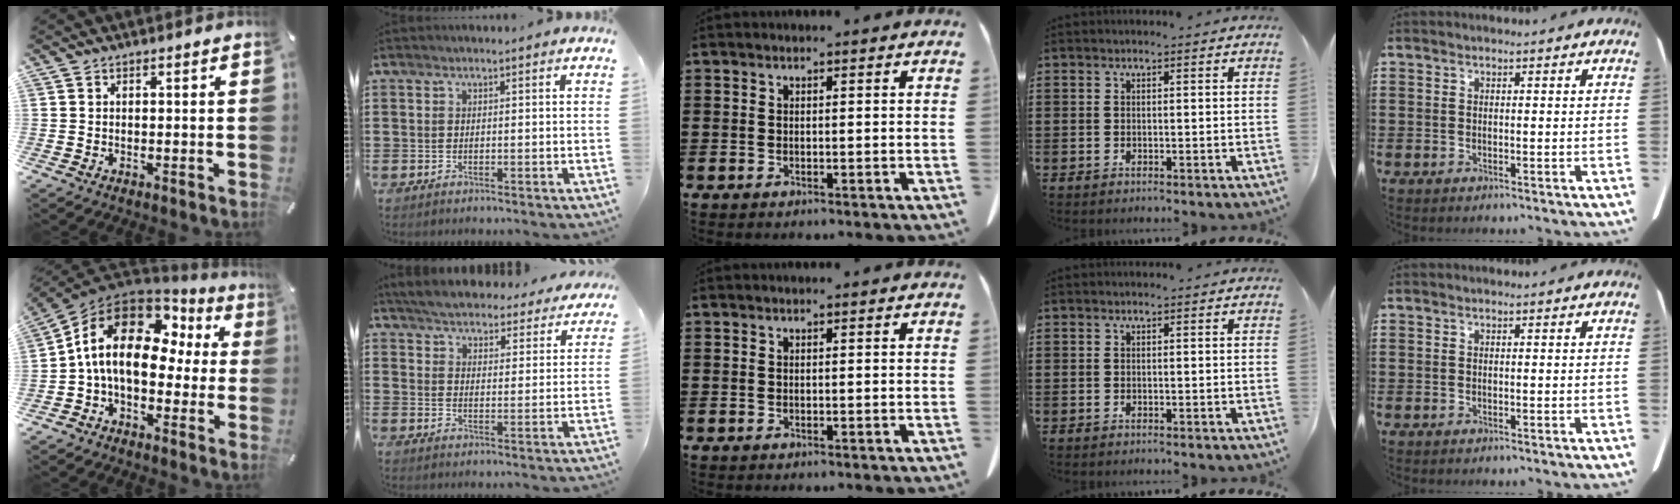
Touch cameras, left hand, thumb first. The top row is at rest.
{"thumb": {"total": 16.8, "force": [2.8, 10.6, 12.8], "torque": [-0.245, -0.006, 0.043]}, "index": {"total": 5.0, "force": [5.0, 0.2, 0.4], "torque": [-0.036, -0.033, 0.086]}}